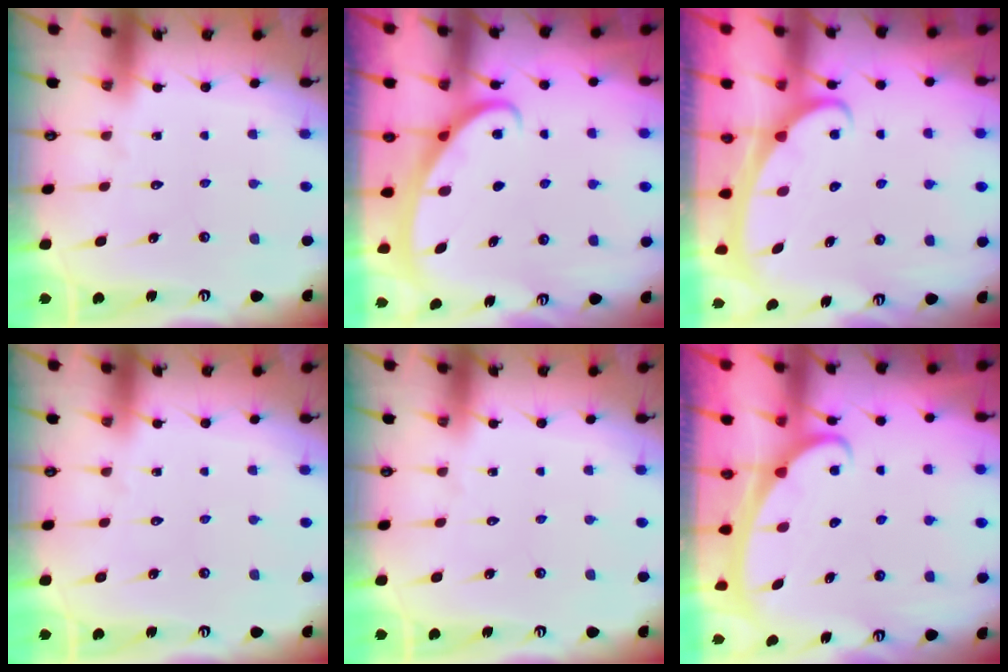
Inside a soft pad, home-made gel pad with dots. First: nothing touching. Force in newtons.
{"total": 2.5, "press": 2.5, "slide": 0.3}
{"total": 2.3, "press": 2.2, "slide": 0.3}
{"total": 0.0}
{"total": 0.0}
{"total": 2.3, "press": 2.3, "slide": 0.3}